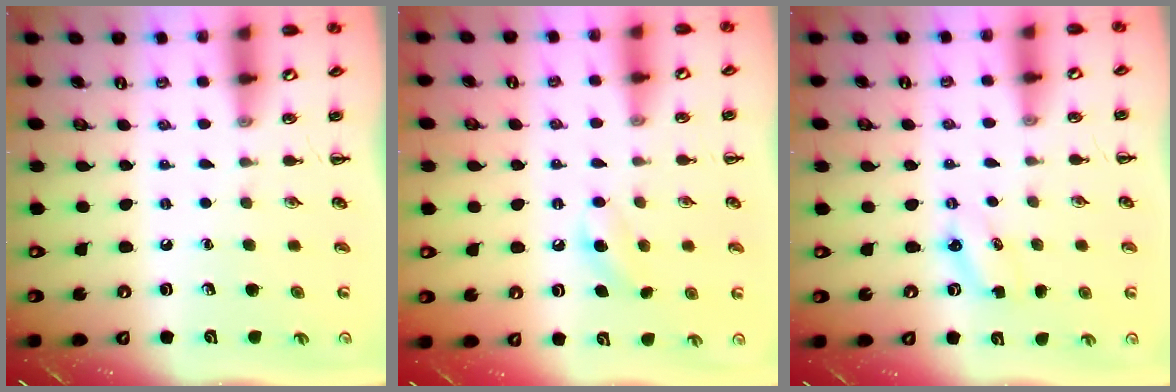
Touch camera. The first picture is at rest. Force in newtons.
{"total": 7.6, "press": 7.3, "slide": 2.0}
{"total": 2.9, "press": 2.8, "slide": 0.7}